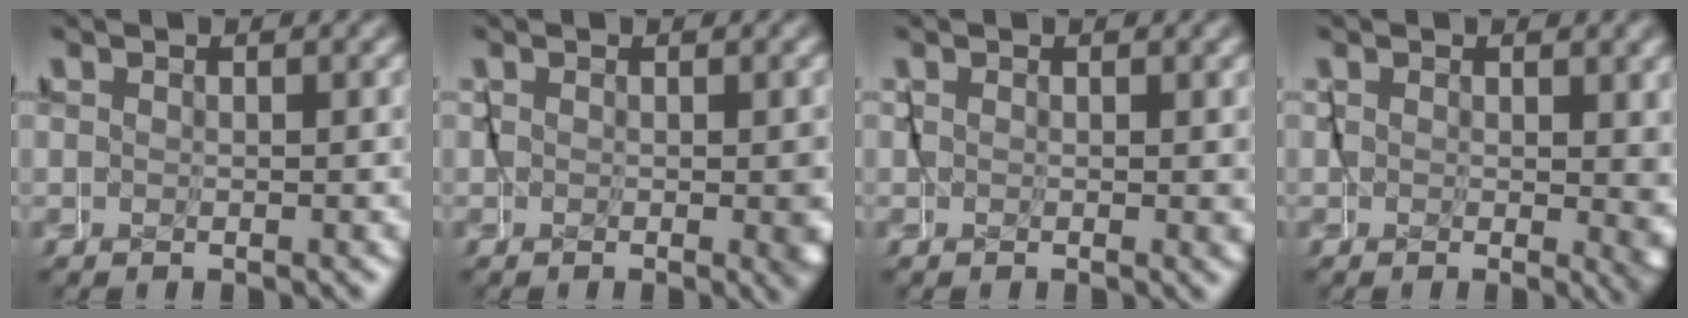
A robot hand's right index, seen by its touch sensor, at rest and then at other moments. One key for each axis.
{"total": 1.5, "fx": -0.2, "fy": 0.4, "fz": 1.5, "tx": -0.014, "ty": -0.012, "tz": 0.001}
{"total": 0.9, "fx": 0.1, "fy": 0.4, "fz": 0.8, "tx": -0.005, "ty": -0.006, "tz": 0.003}
{"total": 2.3, "fx": 0.3, "fy": 1.0, "fz": 2.0, "tx": -0.018, "ty": -0.011, "tz": 0.007}